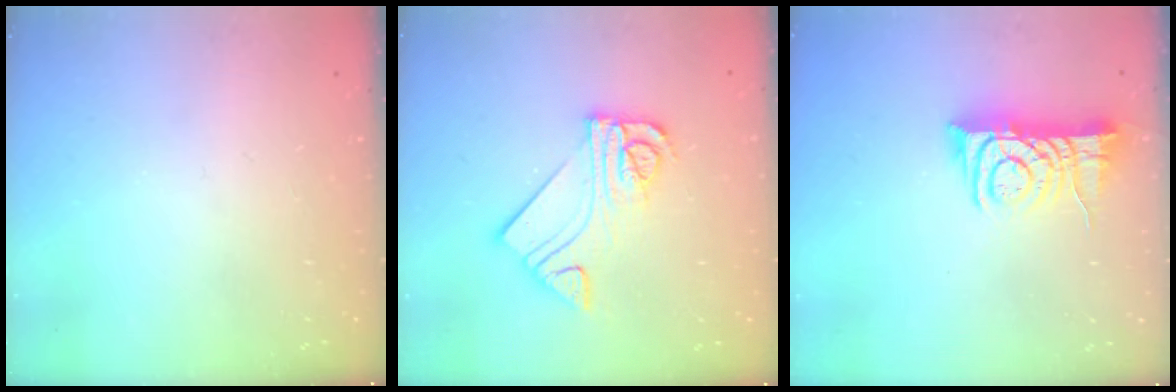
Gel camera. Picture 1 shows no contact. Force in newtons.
{"total": 11.1, "press": 11.1, "slide": 0.6}
{"total": 9.4, "press": 9.4, "slide": 1.2}